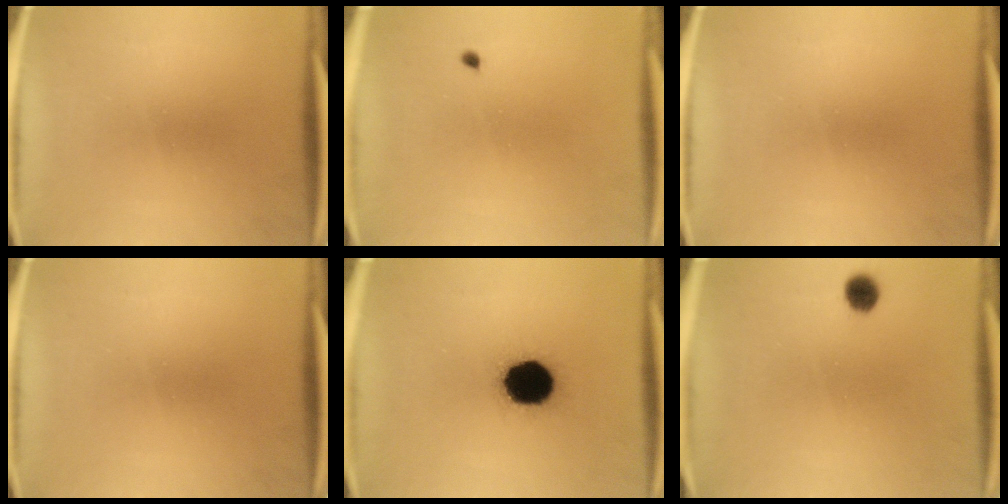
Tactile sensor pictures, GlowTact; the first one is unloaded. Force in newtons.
{"total": 0.5}
{"total": 0.0}
{"total": 0.0}
{"total": 16.1}
{"total": 3.1}